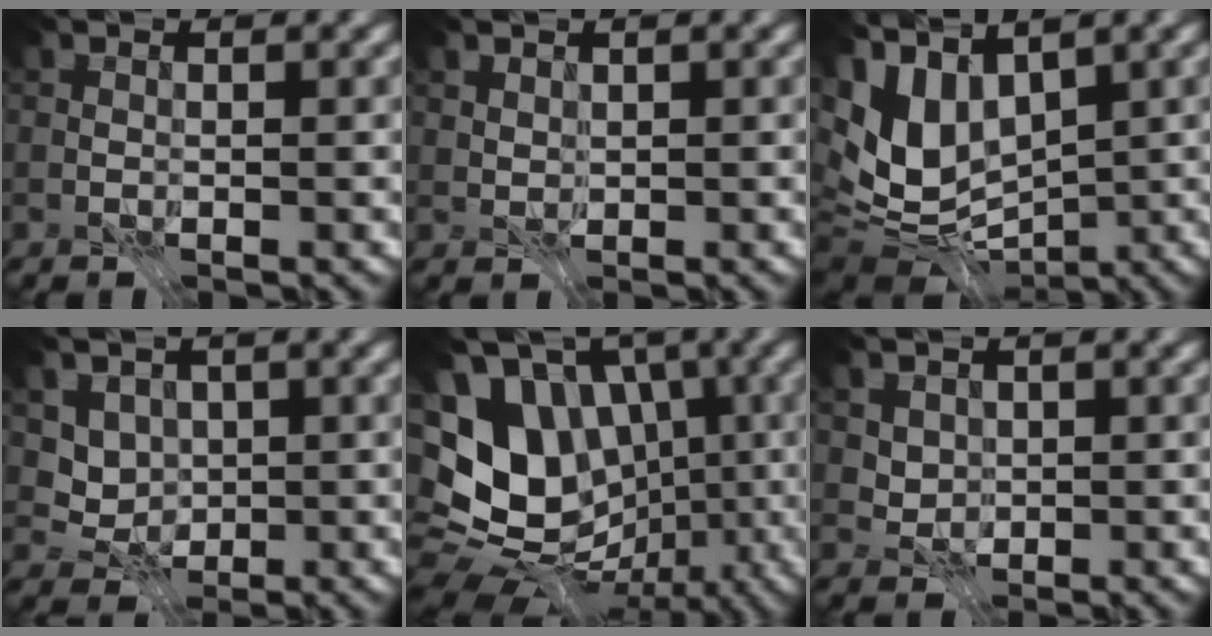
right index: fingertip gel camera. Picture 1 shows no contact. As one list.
[{"total": 1.2, "force": [0.8, 0.7, 0.5], "torque": [-0.013, -0.004, 0.022]}, {"total": 9.8, "force": [0.6, 6.1, 7.7], "torque": [-0.133, -0.002, 0.024]}, {"total": 2.5, "force": [0.6, 2.3, 0.8], "torque": [-0.017, -0.007, 0.004]}, {"total": 15.2, "force": [-0.1, 12.0, 9.3], "torque": [-0.157, 0.004, 0.013]}, {"total": 2.1, "force": [1.0, 1.7, 0.8], "torque": [-0.028, -0.009, 0.039]}]